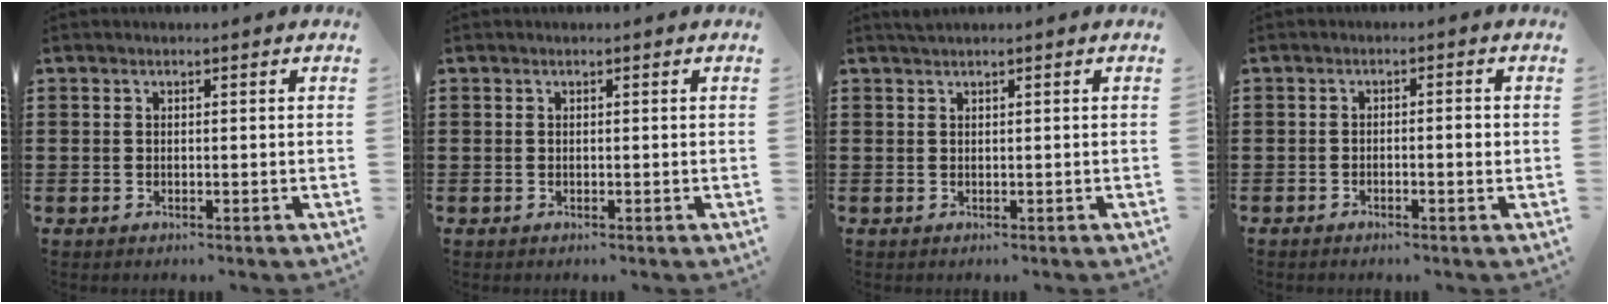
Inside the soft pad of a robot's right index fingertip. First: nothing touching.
{"total": 0.0}
{"total": 0.5, "force": [0.5, 0.0, 0.2], "torque": [-0.005, 0.000, 0.010]}
{"total": 1.7, "force": [-0.5, 0.1, 1.6], "torque": [-0.028, -0.004, -0.009]}